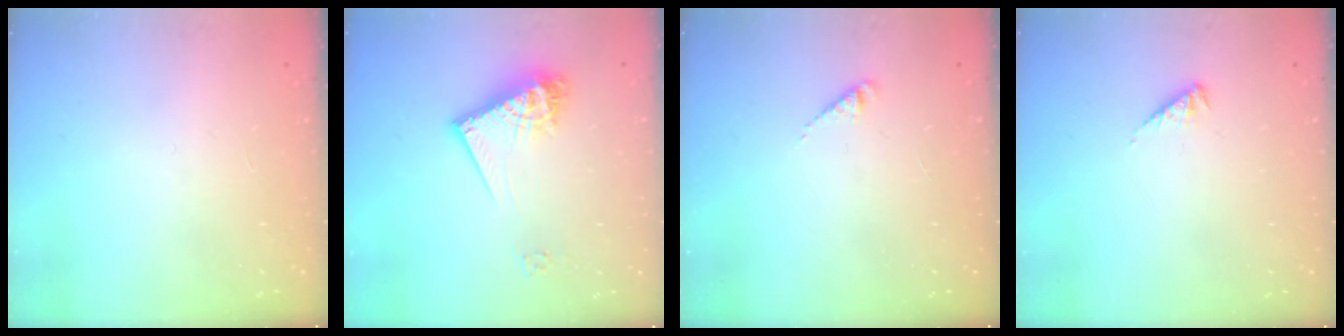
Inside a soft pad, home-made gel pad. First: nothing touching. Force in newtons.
{"total": 13.7, "press": 13.6, "slide": 1.3}
{"total": 2.3, "press": 2.3, "slide": 0.4}
{"total": 2.3, "press": 2.3, "slide": 0.5}